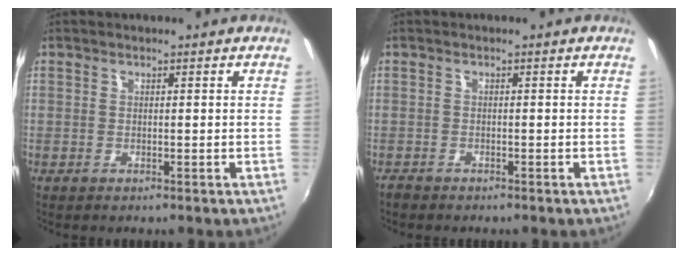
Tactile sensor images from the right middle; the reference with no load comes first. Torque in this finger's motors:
{"motor_torque": [0.20, -0.20, -0.02, 0.00]}